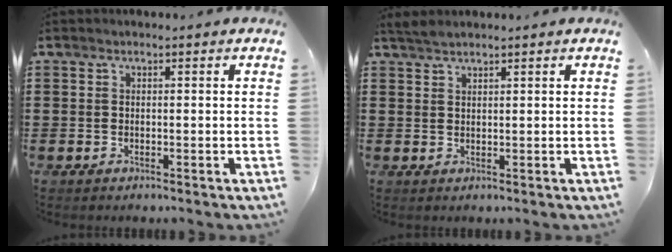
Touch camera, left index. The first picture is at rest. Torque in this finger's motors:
{"motor_torque": [0.08, -0.32, -0.16, 0.01]}